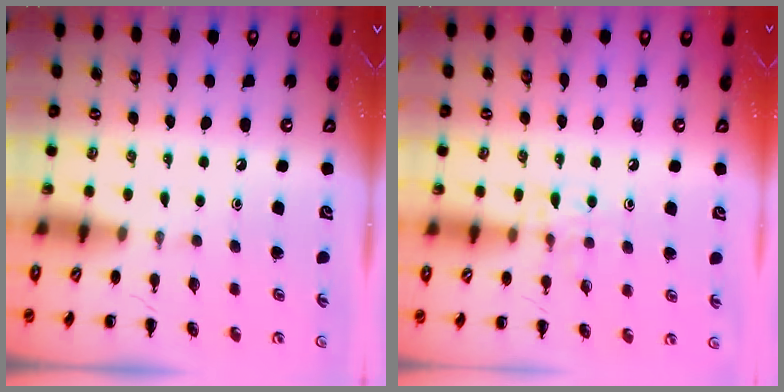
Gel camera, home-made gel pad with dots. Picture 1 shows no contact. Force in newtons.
{"total": 7.9, "press": 7.7, "slide": 1.7}